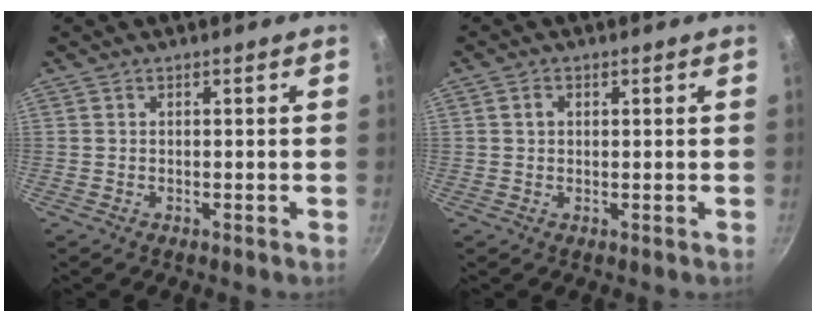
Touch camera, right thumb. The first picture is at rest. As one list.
[{"total": 1.8, "force": [0.5, 1.5, 1.0], "torque": [-0.011, 0.005, 0.007]}]